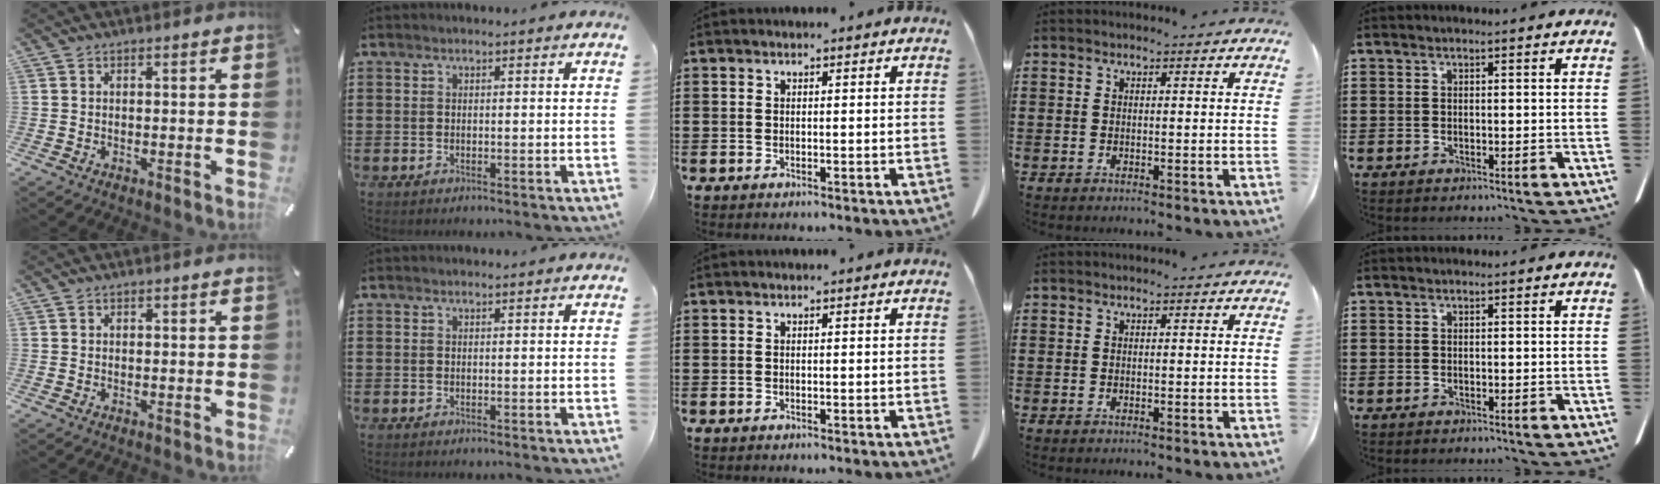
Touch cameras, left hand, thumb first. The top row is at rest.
{}